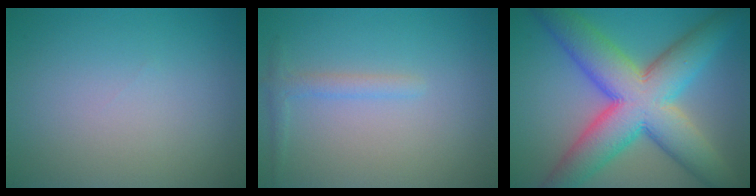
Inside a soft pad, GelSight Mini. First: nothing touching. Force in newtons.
{"total": 1.4, "press": 1.4, "slide": 0.1}
{"total": 12.1, "press": 12.1, "slide": 0.2}